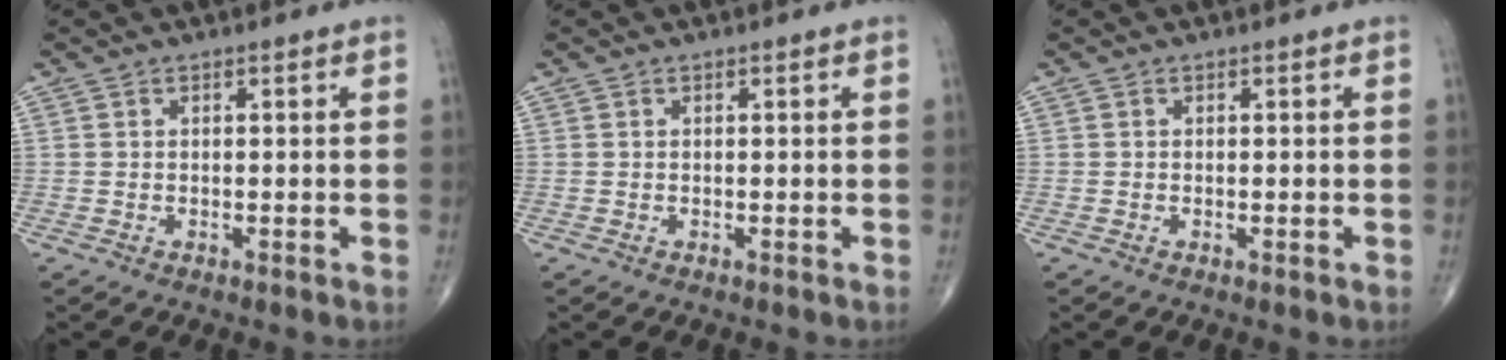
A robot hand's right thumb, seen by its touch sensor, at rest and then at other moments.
{"total": 0.0}
{"total": 0.0}